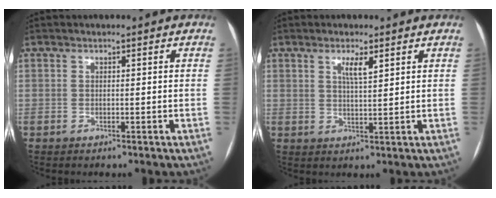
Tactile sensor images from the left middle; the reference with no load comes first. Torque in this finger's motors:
{"motor_torque": [0.41, -0.38, 0.05, 0.01]}